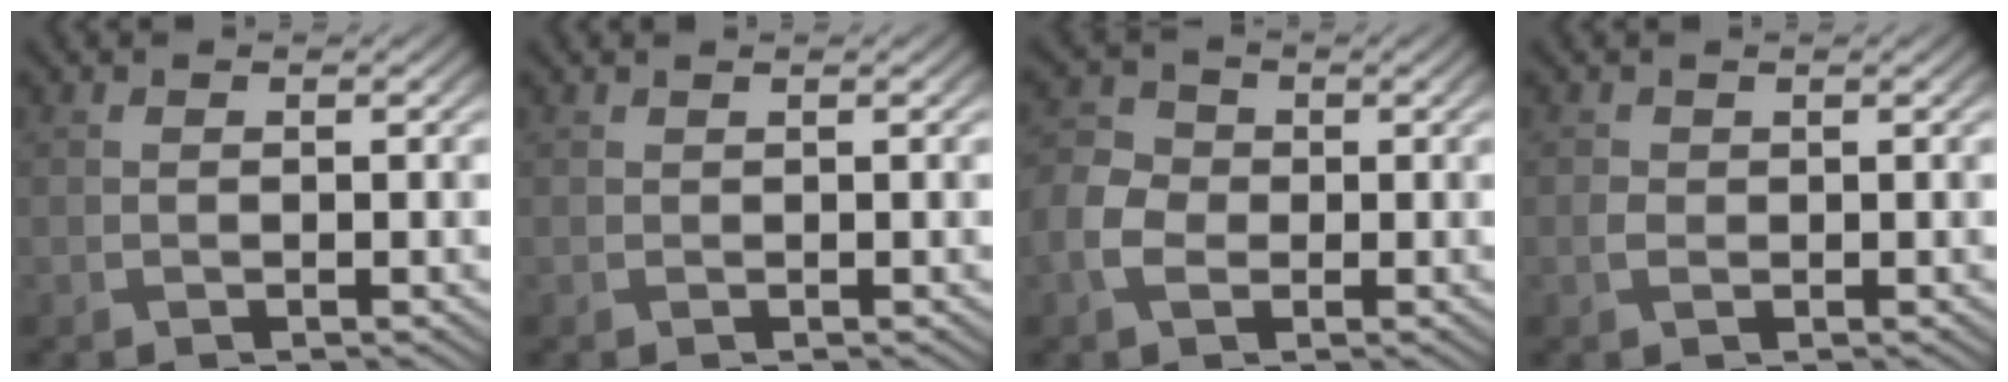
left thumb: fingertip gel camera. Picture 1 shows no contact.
{"total": 0.6, "force": [0.1, -0.3, -0.5], "torque": [0.013, -0.002, 0.000]}
{"total": 4.3, "force": [-1.4, 3.4, 2.3], "torque": [-0.066, -0.002, -0.036]}
{"total": 0.7, "force": [-0.2, 0.7, 0.1], "torque": [-0.005, -0.005, -0.008]}